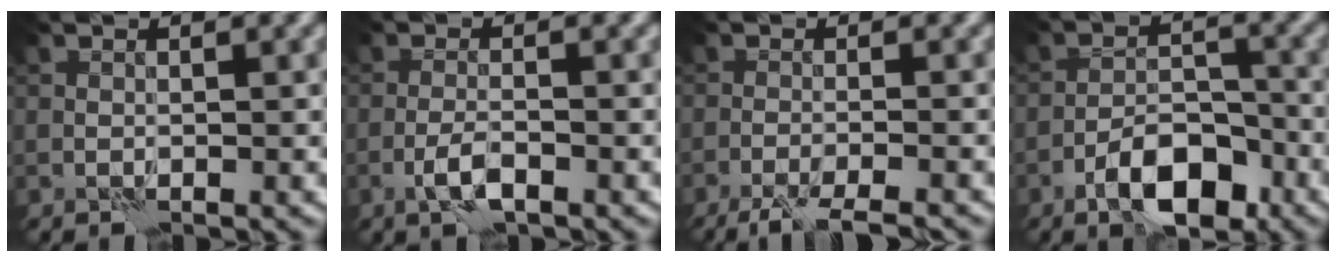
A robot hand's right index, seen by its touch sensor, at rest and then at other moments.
{"total": 2.3, "force": [-1.3, 0.5, 1.9], "torque": [-0.045, 0.002, -0.031]}
{"total": 5.6, "force": [-4.8, 0.7, 2.9], "torque": [-0.050, -0.014, -0.077]}
{"total": 6.2, "force": [-3.8, 2.5, 4.2], "torque": [-0.065, 0.007, -0.069]}